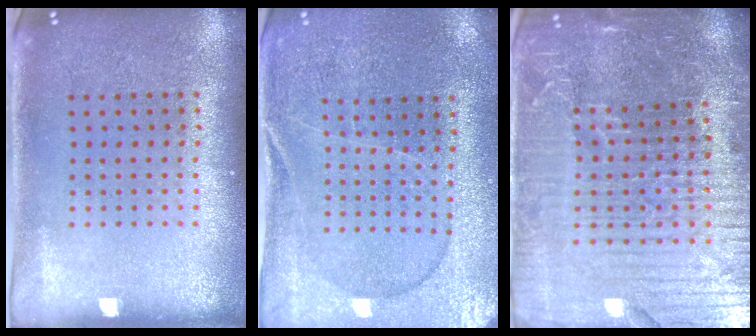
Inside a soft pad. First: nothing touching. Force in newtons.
{"total": 1.1, "press": 1.1, "slide": 0.4}
{"total": 6.2, "press": 5.5, "slide": 2.9}